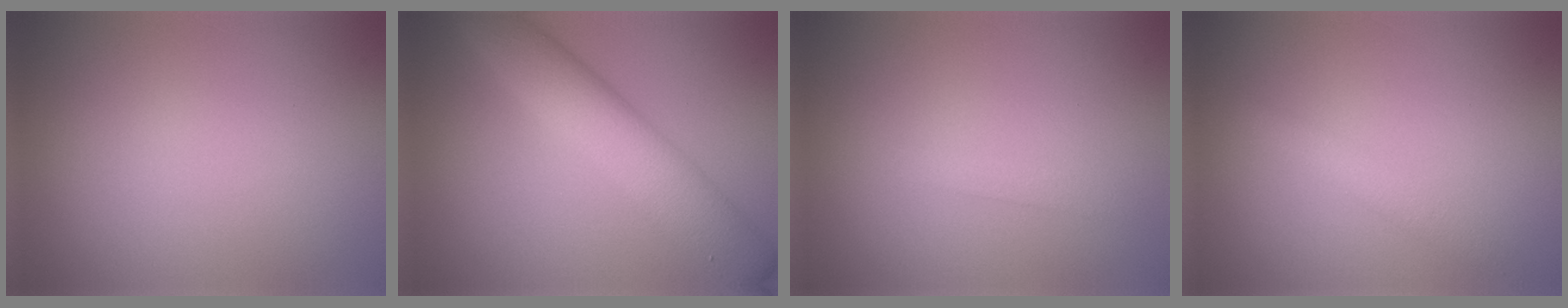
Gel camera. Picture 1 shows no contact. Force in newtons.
{"total": 6.9, "press": 6.9, "slide": 0.0}
{"total": 0.9, "press": 0.9, "slide": 0.1}
{"total": 1.6, "press": 1.6, "slide": 0.0}